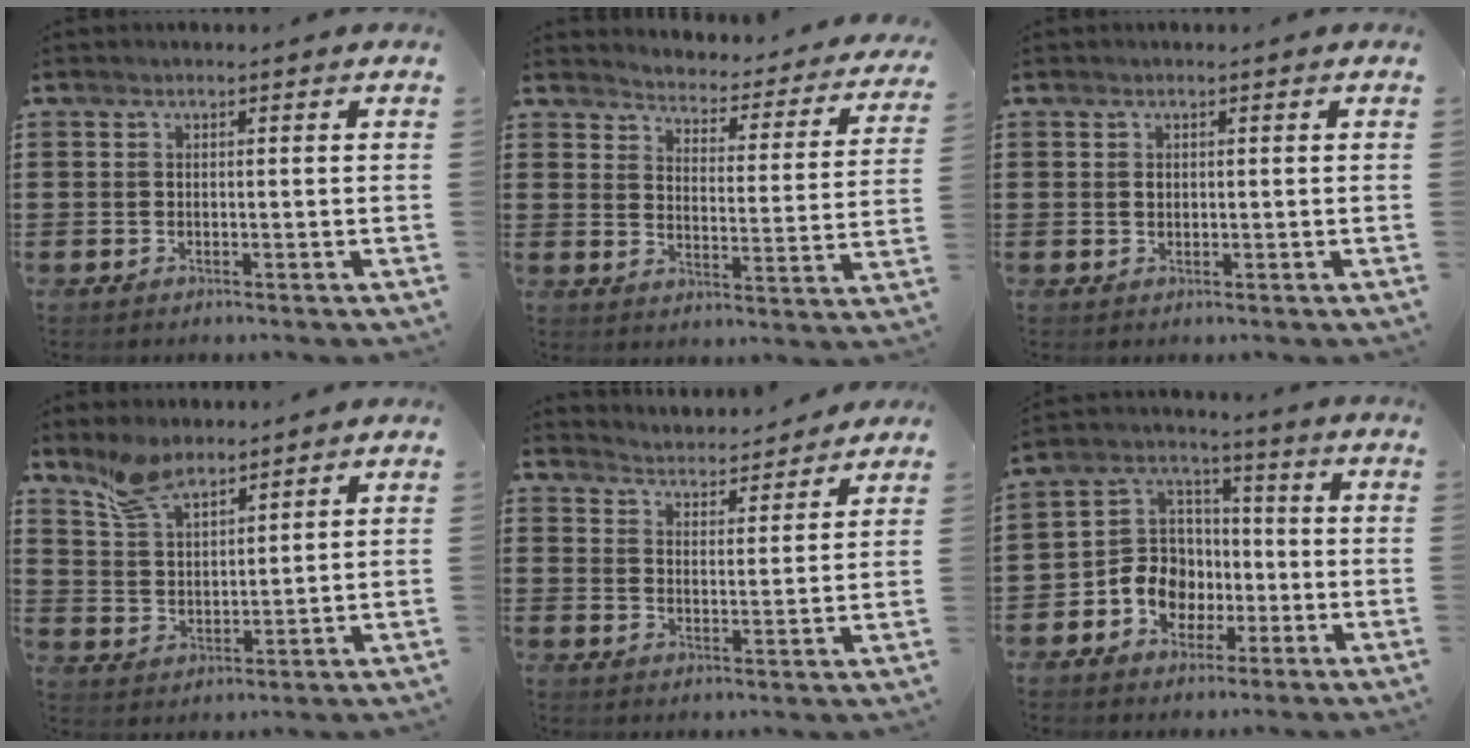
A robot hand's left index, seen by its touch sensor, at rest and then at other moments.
{"total": 3.9, "force": [3.9, 0.2, -0.1], "torque": [-0.015, -0.042, 0.060]}
{"total": 0.9, "force": [0.2, 0.7, 0.5], "torque": [-0.013, 0.003, 0.005]}
{"total": 6.7, "force": [5.7, 2.2, 2.8], "torque": [-0.072, -0.011, 0.108]}
{"total": 3.6, "force": [3.6, 0.0, -0.4], "torque": [-0.013, -0.027, 0.060]}
{"total": 8.6, "force": [-2.8, 7.5, 2.9], "torque": [-0.094, 0.016, -0.054]}